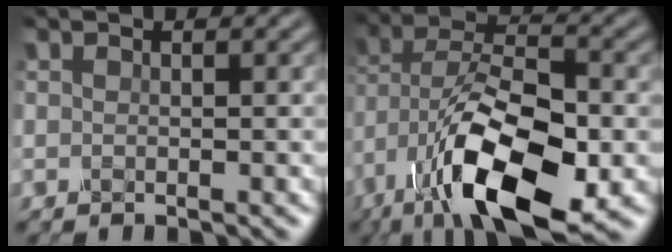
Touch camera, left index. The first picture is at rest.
{"total": 12.9, "force": [-5.8, 5.3, 10.2], "torque": [-0.199, -0.013, -0.096]}